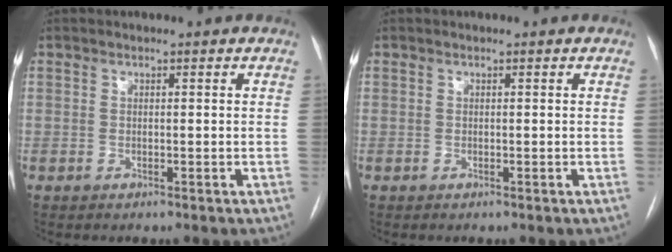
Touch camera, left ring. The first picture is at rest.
{"total": 0.0}